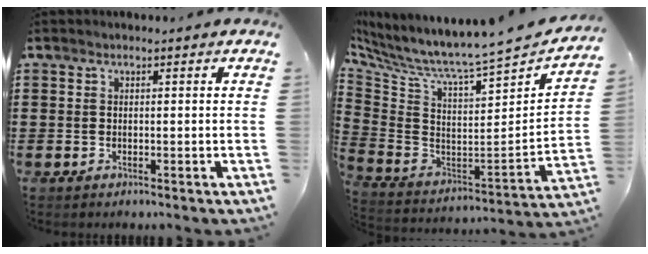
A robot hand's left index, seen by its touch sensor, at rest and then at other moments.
{"total": 5.3, "force": [4.3, 0.1, 3.0], "torque": [-0.082, -0.059, 0.057]}